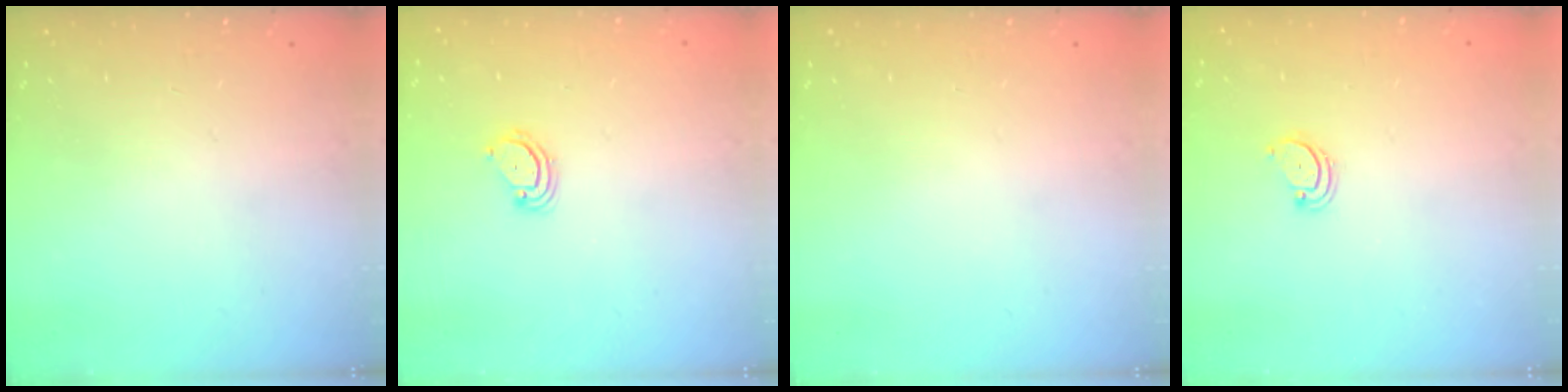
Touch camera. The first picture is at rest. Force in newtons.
{"total": 3.2, "press": 3.2, "slide": 0.3}
{"total": 0.0}
{"total": 2.2, "press": 2.2, "slide": 0.3}